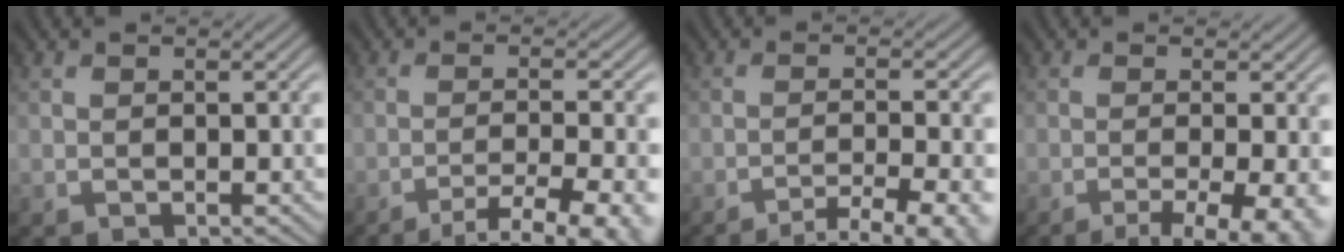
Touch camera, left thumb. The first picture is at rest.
{"total": 8.7, "force": [-6.4, 1.4, 5.8], "torque": [-0.090, -0.004, -0.083]}
{"total": 8.5, "force": [-6.5, 1.4, 5.3], "torque": [-0.078, 0.000, -0.081]}
{"total": 7.4, "force": [-3.3, 1.8, 6.4], "torque": [-0.086, -0.006, -0.046]}